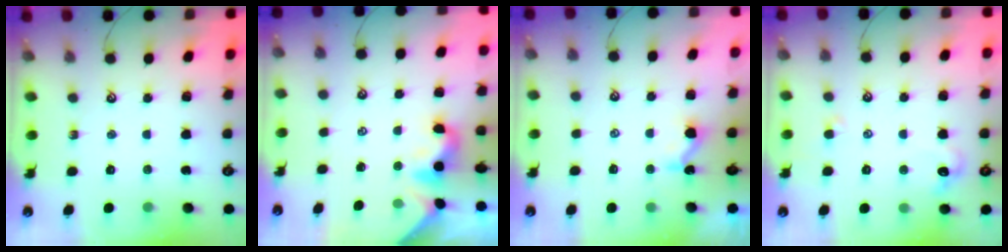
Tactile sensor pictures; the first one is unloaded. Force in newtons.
{"total": 1.8, "press": 1.8, "slide": 0.5}
{"total": 3.0, "press": 3.0, "slide": 0.0}
{"total": 2.3, "press": 2.2, "slide": 0.7}